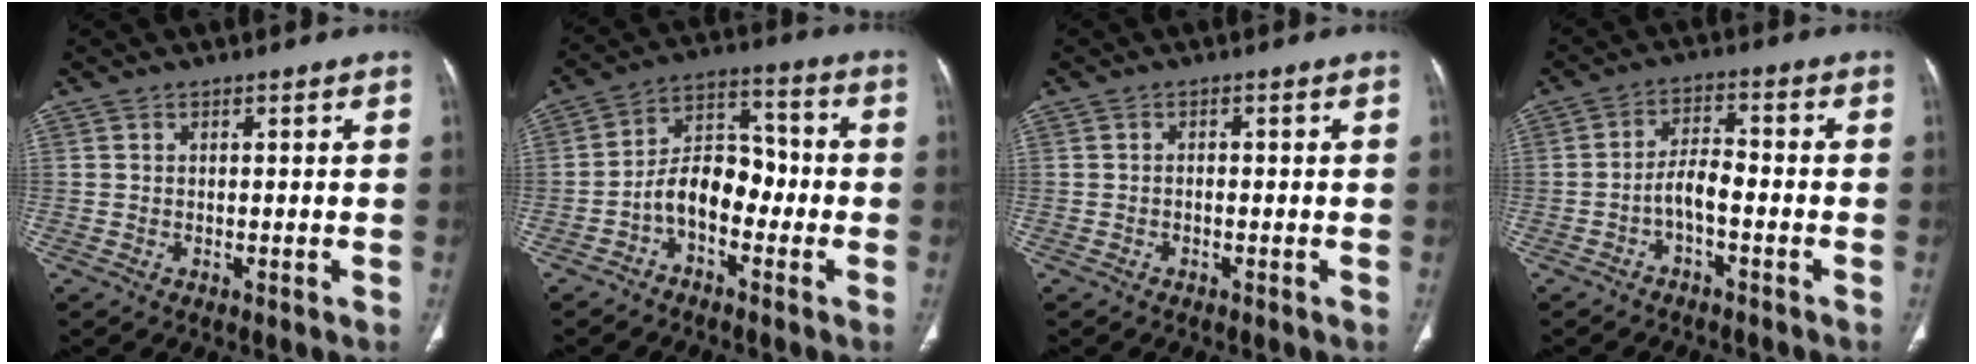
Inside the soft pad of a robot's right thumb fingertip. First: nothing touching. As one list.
[{"total": 9.5, "force": [-3.1, 6.1, 6.7], "torque": [-0.089, 0.046, -0.065]}, {"total": 0.6, "force": [-0.2, 0.4, 0.4], "torque": [-0.005, 0.002, -0.007]}, {"total": 4.7, "force": [-2.0, 1.9, 3.8], "torque": [-0.067, 0.029, -0.041]}]